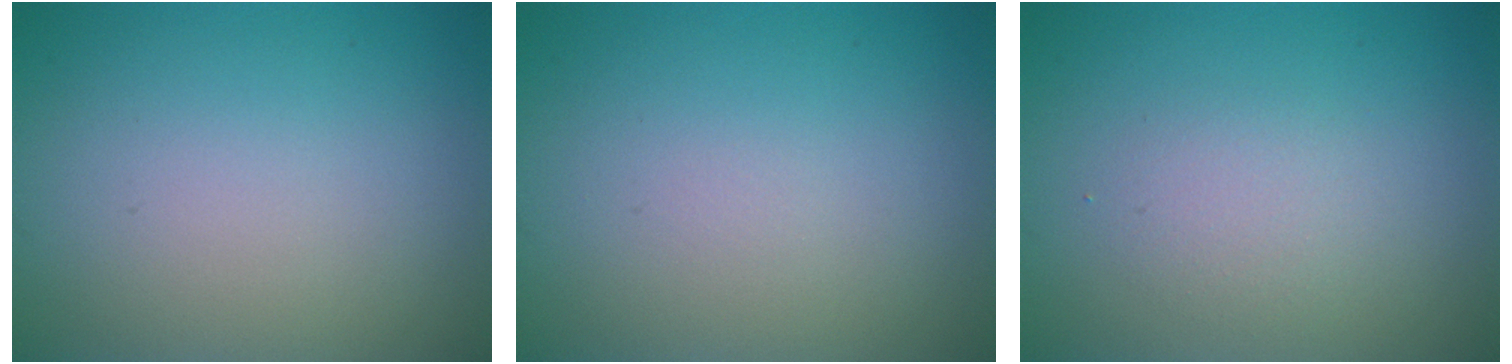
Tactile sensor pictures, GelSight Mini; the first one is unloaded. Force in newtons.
{"total": 0.0}
{"total": 1.6, "press": 1.6, "slide": 0.2}